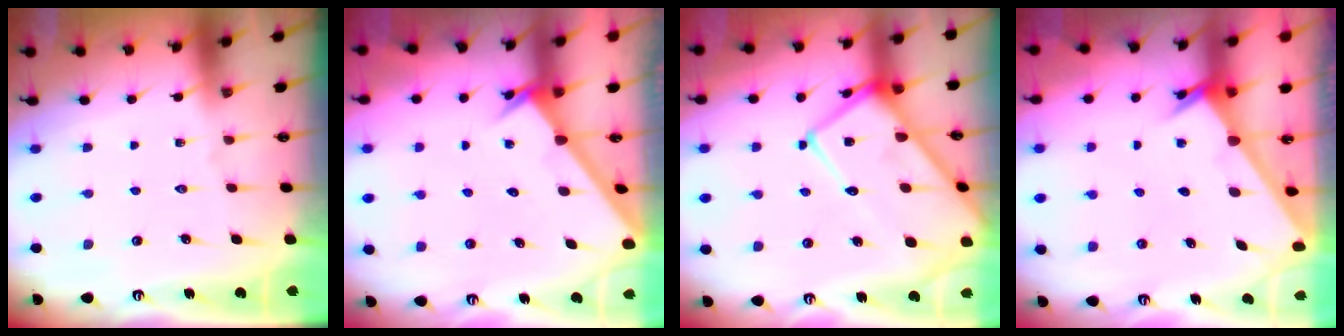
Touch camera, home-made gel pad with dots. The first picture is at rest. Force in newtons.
{"total": 2.6, "press": 2.6, "slide": 0.1}
{"total": 18.4, "press": 18.3, "slide": 1.7}
{"total": 2.4, "press": 2.4, "slide": 0.2}